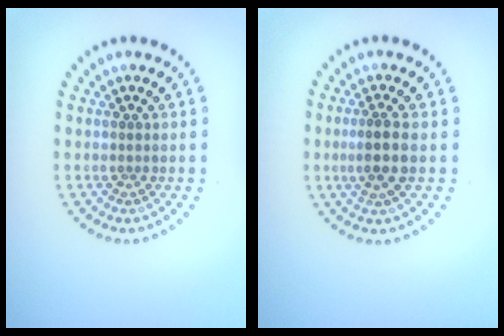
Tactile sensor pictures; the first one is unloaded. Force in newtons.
{"total": 2.6, "press": 2.3, "slide": 1.2}